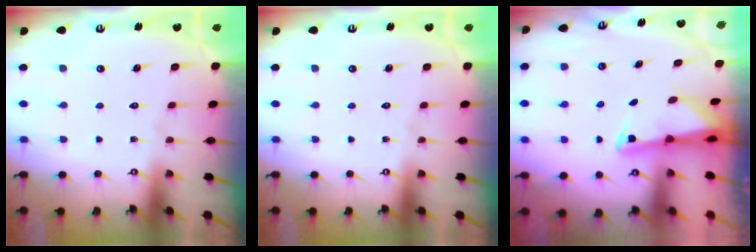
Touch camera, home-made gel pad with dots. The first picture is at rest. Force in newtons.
{"total": 0.0}
{"total": 2.3, "press": 2.2, "slide": 0.6}